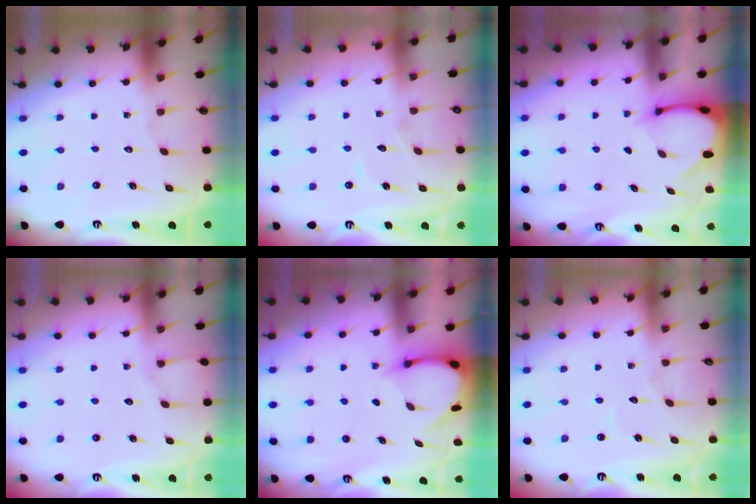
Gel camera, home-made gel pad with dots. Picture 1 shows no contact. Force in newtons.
{"total": 5.3, "press": 5.2, "slide": 0.6}
{"total": 2.5, "press": 2.5, "slide": 0.3}
{"total": 5.6, "press": 5.6, "slide": 0.8}
{"total": 3.7, "press": 3.6, "slide": 0.4}
{"total": 2.8, "press": 2.8, "slide": 0.3}